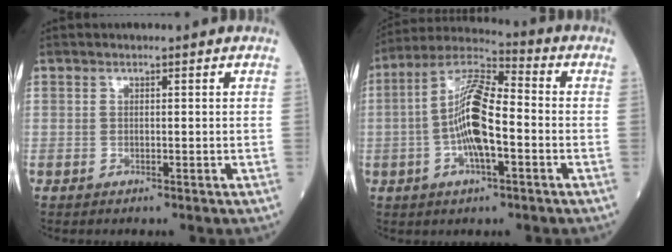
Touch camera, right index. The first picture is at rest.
{"total": 11.8, "force": [-1.7, 3.2, 11.2], "torque": [-0.224, 0.017, -0.034]}